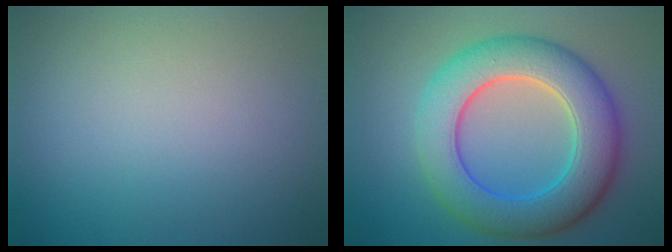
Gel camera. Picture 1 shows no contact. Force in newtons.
{"total": 8.7, "press": 8.7, "slide": 0.3}